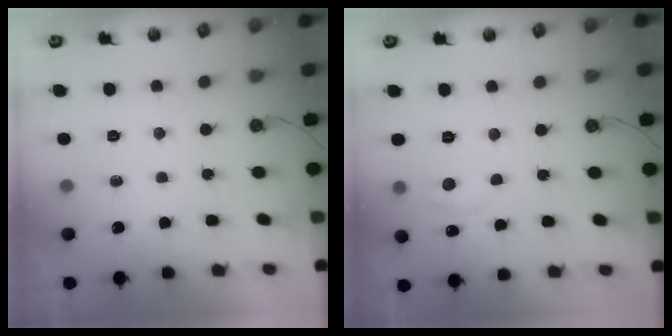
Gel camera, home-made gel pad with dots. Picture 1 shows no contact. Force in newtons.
{"total": 1.4, "press": 1.3, "slide": 0.7}